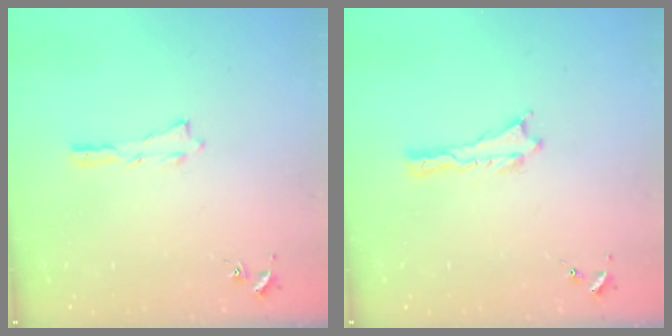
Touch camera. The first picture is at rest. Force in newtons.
{"total": 0.0}